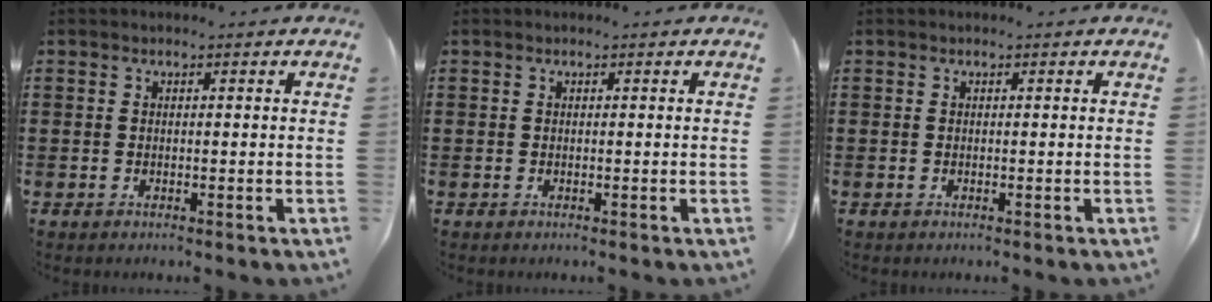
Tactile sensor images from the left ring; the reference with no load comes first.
{"total": 0.0}
{"total": 0.0}